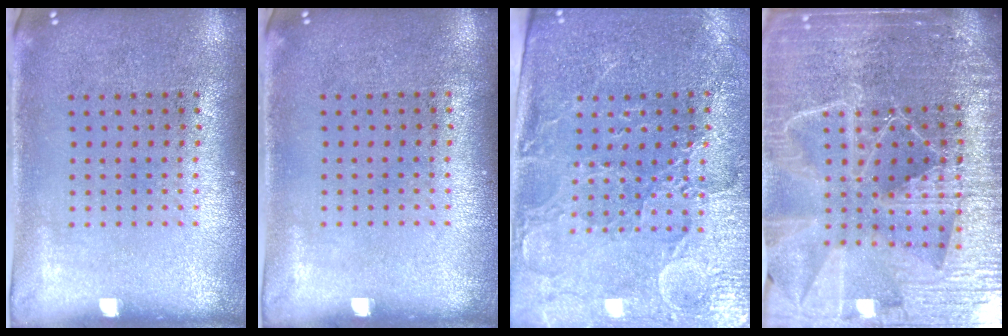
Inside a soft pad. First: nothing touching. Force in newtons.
{"total": 0.0}
{"total": 3.5, "press": 3.3, "slide": 1.1}
{"total": 6.4, "press": 5.6, "slide": 3.3}